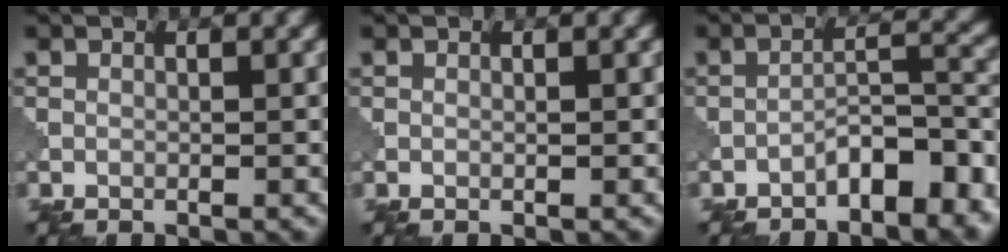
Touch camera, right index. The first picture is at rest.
{"total": 0.0}
{"total": 5.7, "force": [-3.7, 2.1, 3.8], "torque": [-0.048, 0.018, -0.059]}